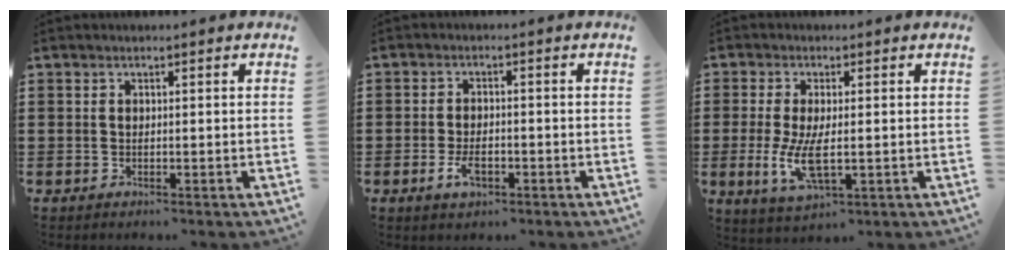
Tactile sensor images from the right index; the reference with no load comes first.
{"total": 3.4, "force": [-1.5, 1.6, 2.6], "torque": [-0.059, -0.003, -0.030]}
{"total": 6.9, "force": [-0.6, 2.7, 6.4], "torque": [-0.143, -0.011, -0.014]}